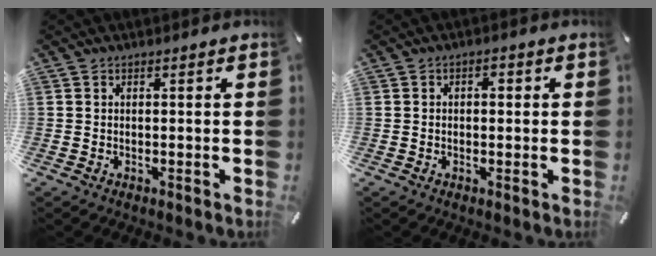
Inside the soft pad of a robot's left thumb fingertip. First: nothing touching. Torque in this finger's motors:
{"motor_torque": [0.02, -0.22, 0.11, 0.17, -0.02]}